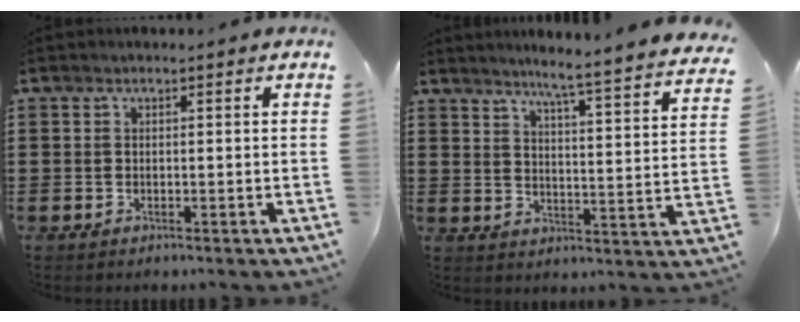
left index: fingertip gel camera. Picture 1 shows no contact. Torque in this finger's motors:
{"motor_torque": [1.26, -0.88, 0.25, 0.04]}